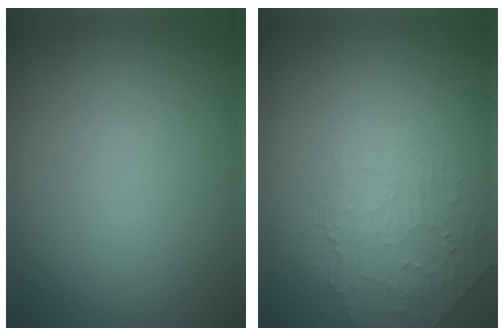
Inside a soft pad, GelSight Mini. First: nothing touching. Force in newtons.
{"total": 2.0, "press": 0.6, "slide": 1.9}